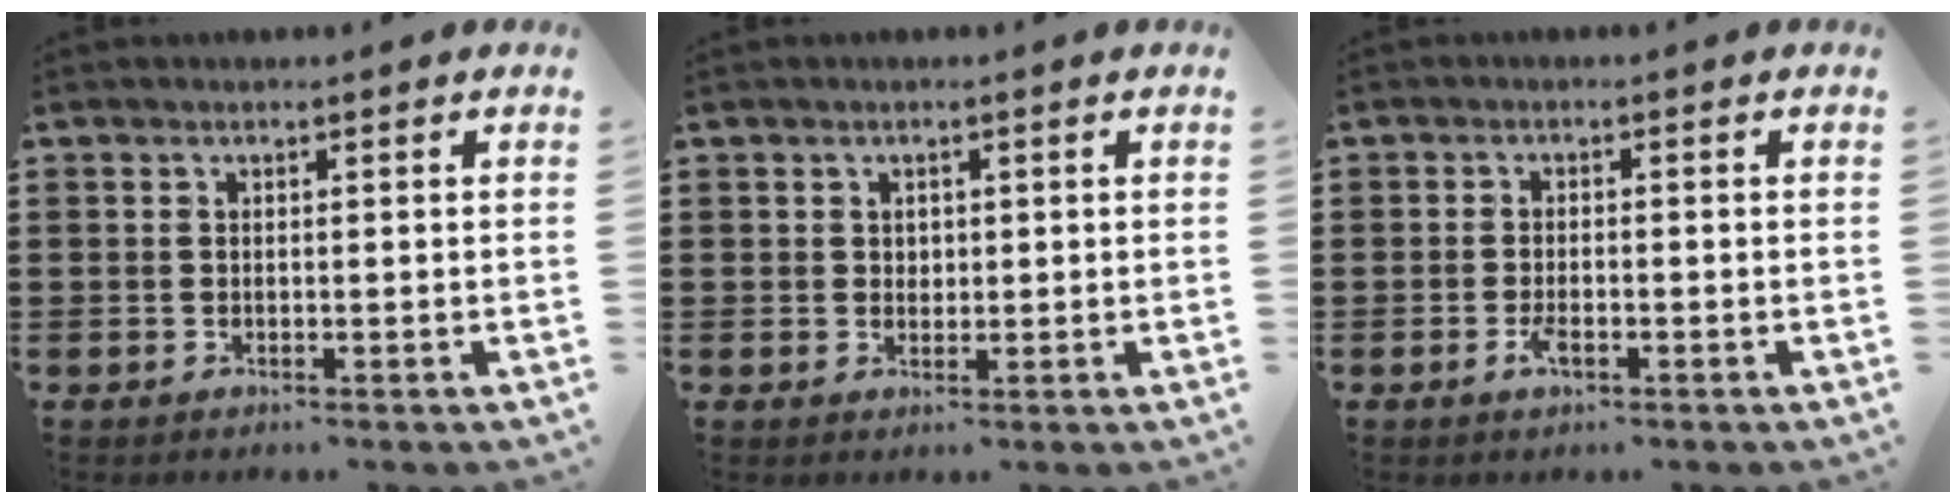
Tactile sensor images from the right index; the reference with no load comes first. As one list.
[{"total": 1.0, "force": [0.5, 0.8, 0.4], "torque": [-0.008, 0.003, 0.010]}, {"total": 2.4, "force": [-1.2, 0.9, 1.9], "torque": [-0.042, -0.001, -0.023]}]